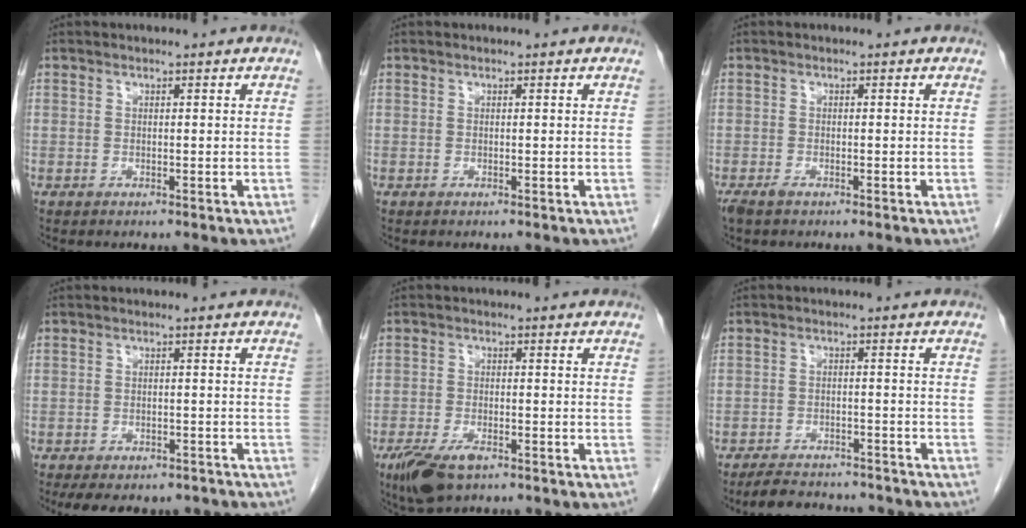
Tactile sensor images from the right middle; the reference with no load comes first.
{"total": 0.0}
{"total": 1.7, "force": [-1.2, 0.6, 1.1], "torque": [-0.025, -0.004, -0.020]}
{"total": 10.7, "force": [-8.7, 4.7, 4.2], "torque": [-0.072, 0.000, -0.107]}
{"total": 6.2, "force": [-3.9, 2.4, 4.2], "torque": [-0.082, -0.011, -0.067]}
{"total": 9.7, "force": [-9.0, 2.4, 2.8], "torque": [-0.043, 0.003, -0.120]}